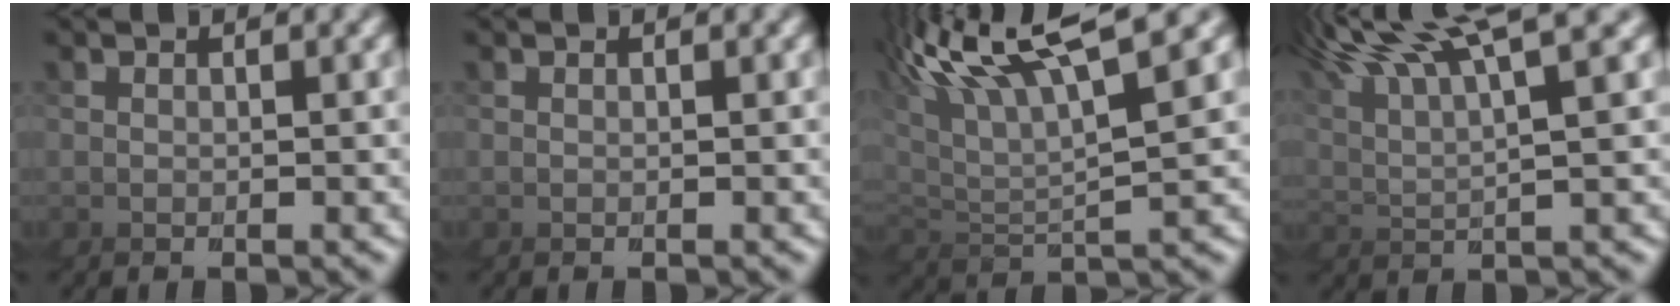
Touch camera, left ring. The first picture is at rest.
{"total": 0.0}
{"total": 3.2, "force": [2.7, -1.6, -0.3], "torque": [-0.033, 0.033, 0.031]}
{"total": 5.5, "force": [5.2, 0.5, 1.7], "torque": [-0.074, 0.034, 0.069]}